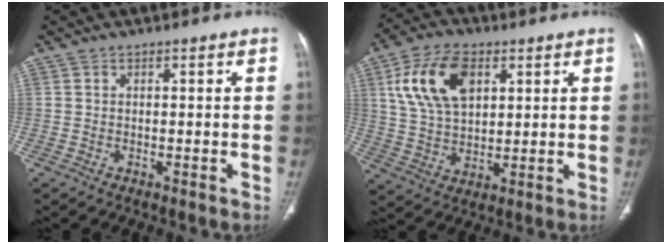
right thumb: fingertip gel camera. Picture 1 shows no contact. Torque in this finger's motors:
{"motor_torque": [-0.62, 0.91, 1.03, 0.06, 0.32]}